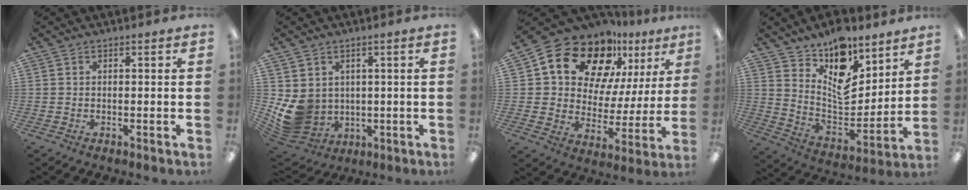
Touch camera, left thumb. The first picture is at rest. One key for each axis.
{"total": 9.4, "fx": 0.4, "fy": 8.6, "fz": 3.8, "tx": -0.098, "ty": -0.013, "tz": 0.020}
{"total": 17.8, "fx": 12.7, "fy": 10.4, "fz": 7.1, "tx": -0.138, "ty": -0.083, "tz": 0.229}
{"total": 13.6, "fx": 9.4, "fy": 7.2, "fz": 6.7, "tx": -0.092, "ty": -0.082, "tz": 0.169}